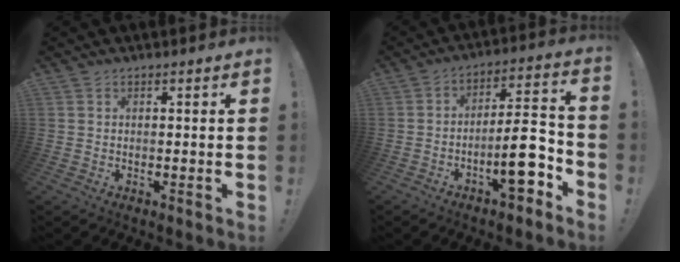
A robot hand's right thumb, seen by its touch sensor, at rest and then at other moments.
{"total": 13.3, "force": [-5.9, 3.9, 11.2], "torque": [-0.161, 0.033, -0.097]}